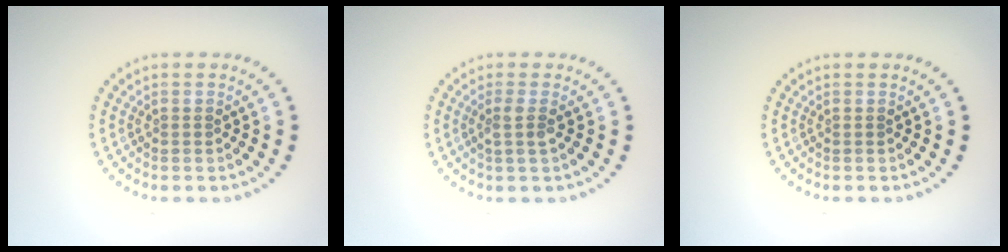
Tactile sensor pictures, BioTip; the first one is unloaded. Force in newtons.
{"total": 1.5, "press": 1.2, "slide": 0.9}
{"total": 0.0}